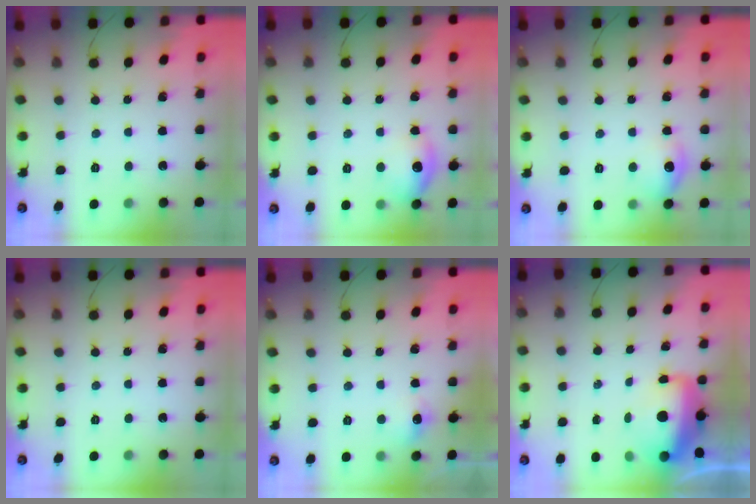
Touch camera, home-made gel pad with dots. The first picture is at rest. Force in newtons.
{"total": 11.1, "press": 11.1, "slide": 0.2}
{"total": 9.4, "press": 9.4, "slide": 0.5}
{"total": 0.0}
{"total": 6.0, "press": 5.9, "slide": 1.2}
{"total": 11.7, "press": 11.4, "slide": 2.7}